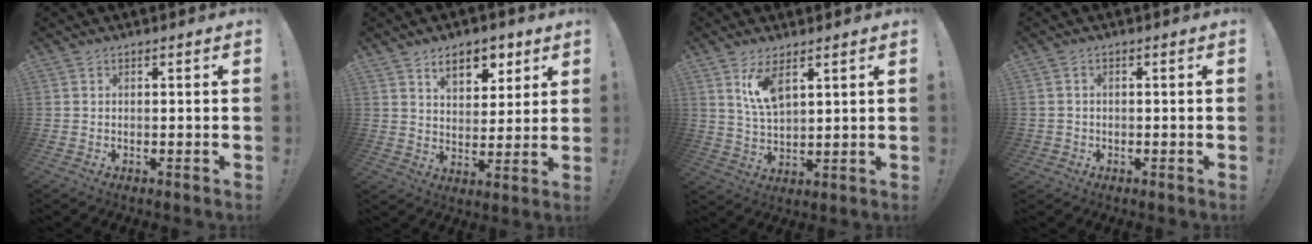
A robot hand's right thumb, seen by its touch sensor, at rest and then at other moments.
{"total": 10.0, "force": [5.8, 6.0, 5.5], "torque": [-0.071, -0.025, 0.104]}
{"total": 8.1, "force": [4.9, 3.2, 5.7], "torque": [-0.107, -0.015, 0.087]}
{"total": 1.7, "force": [-0.5, 1.5, 0.5], "torque": [-0.014, 0.007, -0.009]}